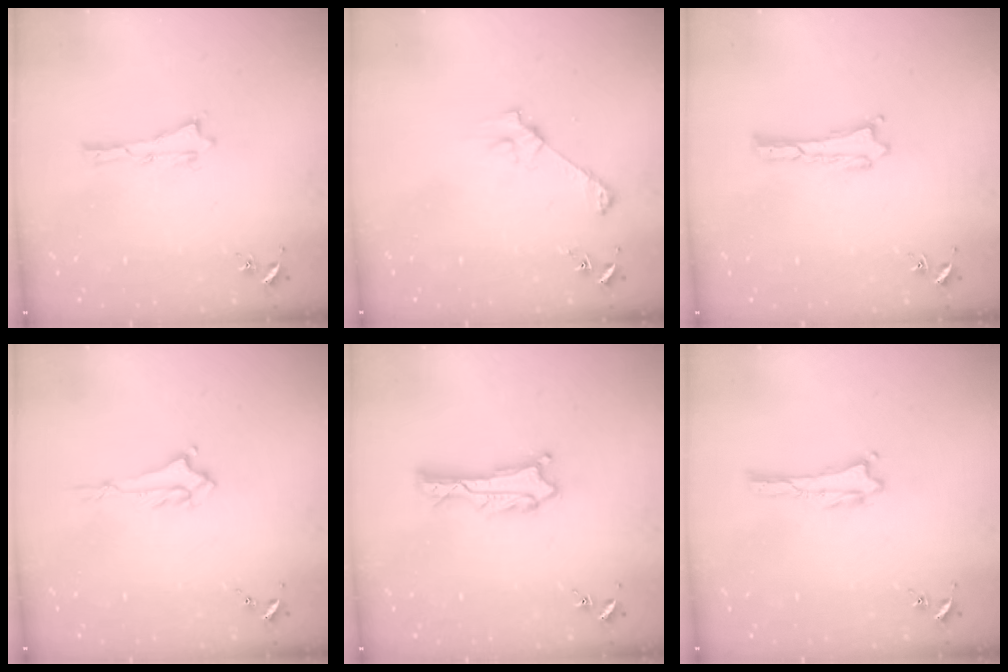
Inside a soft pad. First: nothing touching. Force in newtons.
{"total": 3.6, "press": 3.6, "slide": 0.3}
{"total": 0.0}
{"total": 1.4, "press": 1.3, "slide": 0.2}
{"total": 1.2, "press": 1.2, "slide": 0.1}
{"total": 0.0}